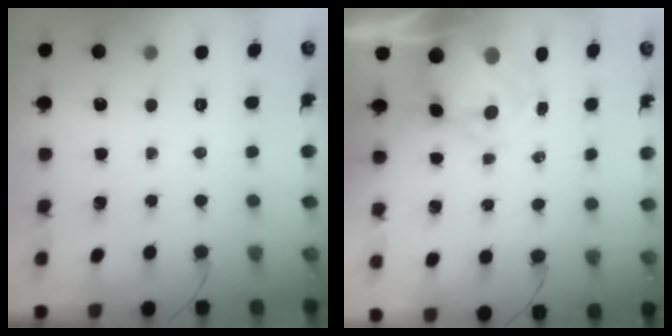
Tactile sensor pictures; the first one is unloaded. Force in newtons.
{"total": 6.9, "press": 6.6, "slide": 1.8}